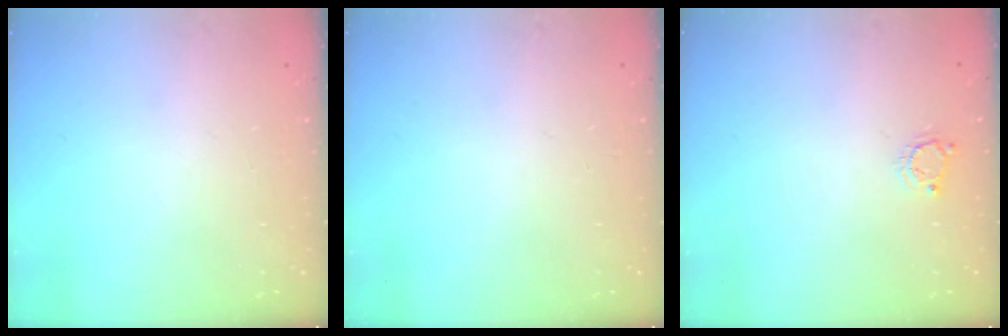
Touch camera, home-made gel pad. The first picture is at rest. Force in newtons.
{"total": 0.0}
{"total": 4.1, "press": 4.0, "slide": 0.5}